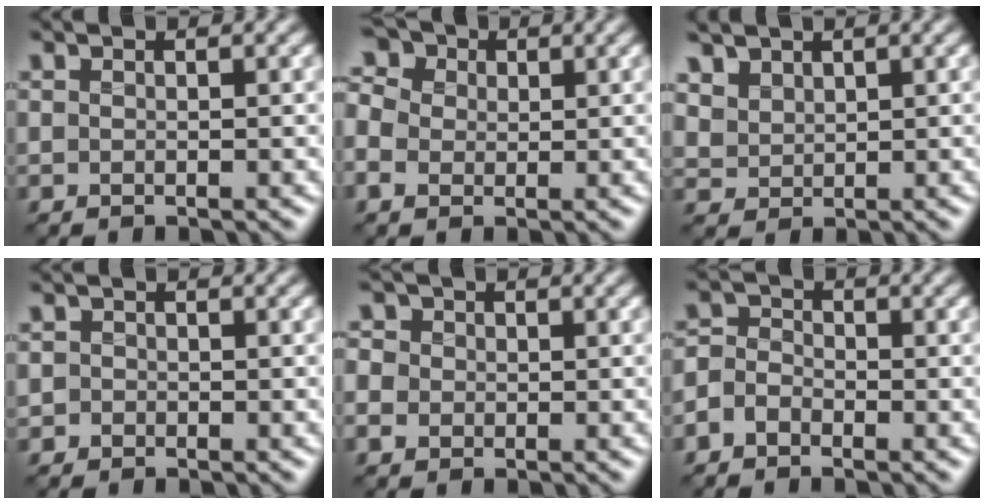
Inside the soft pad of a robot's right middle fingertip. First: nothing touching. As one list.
[{"total": 6.0, "force": [1.0, 5.0, 3.3], "torque": [-0.090, 0.027, 0.007]}, {"total": 3.9, "force": [2.8, 2.4, 1.3], "torque": [-0.054, 0.002, 0.070]}, {"total": 0.7, "force": [-0.2, 0.6, 0.0], "torque": [0.005, -0.004, -0.005]}, {"total": 3.3, "force": [0.2, 3.0, 1.3], "torque": [-0.028, 0.017, -0.008]}, {"total": 2.2, "force": [-1.2, 1.6, 1.0], "torque": [-0.014, 0.003, -0.033]}]